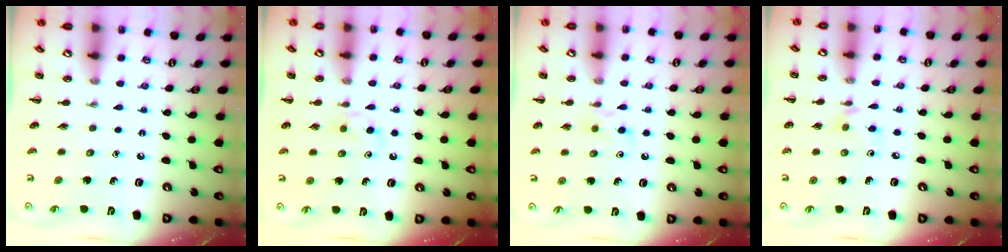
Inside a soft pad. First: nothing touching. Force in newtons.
{"total": 4.5, "press": 4.1, "slide": 1.8}
{"total": 4.4, "press": 3.9, "slide": 2.0}
{"total": 4.9, "press": 4.7, "slide": 1.2}